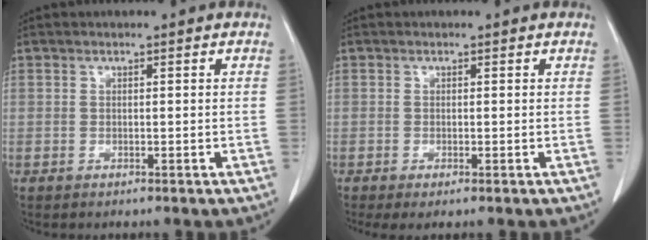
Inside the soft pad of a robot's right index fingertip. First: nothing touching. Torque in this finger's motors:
{"motor_torque": [0.16, -0.19, 0.09, 0.03]}